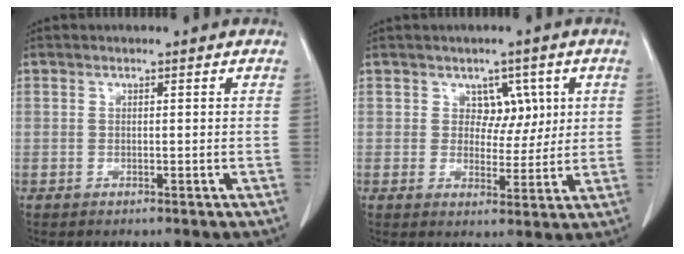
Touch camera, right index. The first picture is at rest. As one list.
[{"total": 4.3, "force": [1.5, 3.2, 2.3], "torque": [-0.018, 0.004, 0.023]}]